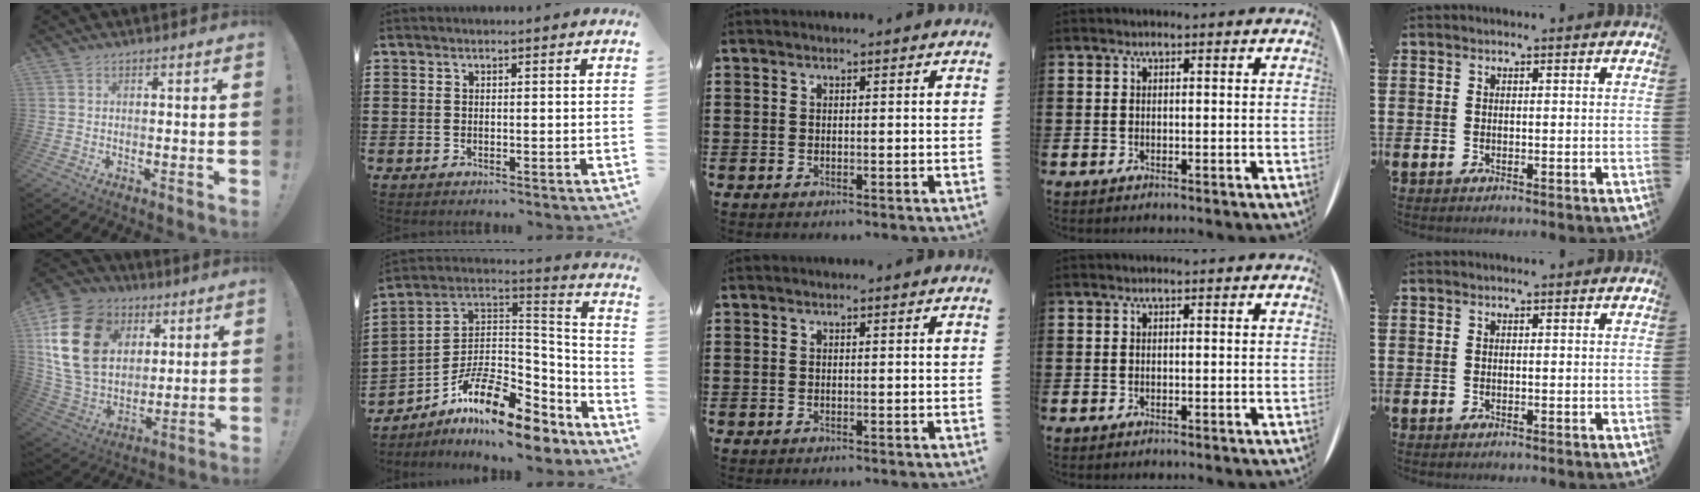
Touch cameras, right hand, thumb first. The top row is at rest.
{"thumb": {"total": 22.0, "force": [7.3, 16.5, 12.5], "torque": [-0.222, -0.024, 0.152]}, "index": {"total": 12.7, "force": [-8.5, 4.0, 8.5], "torque": [-0.156, 0.022, -0.157]}}